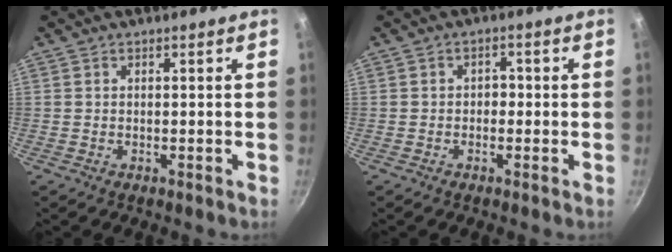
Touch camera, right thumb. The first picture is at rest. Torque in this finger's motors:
{"motor_torque": [-0.66, 0.03, 0.07, 0.48, -0.03]}